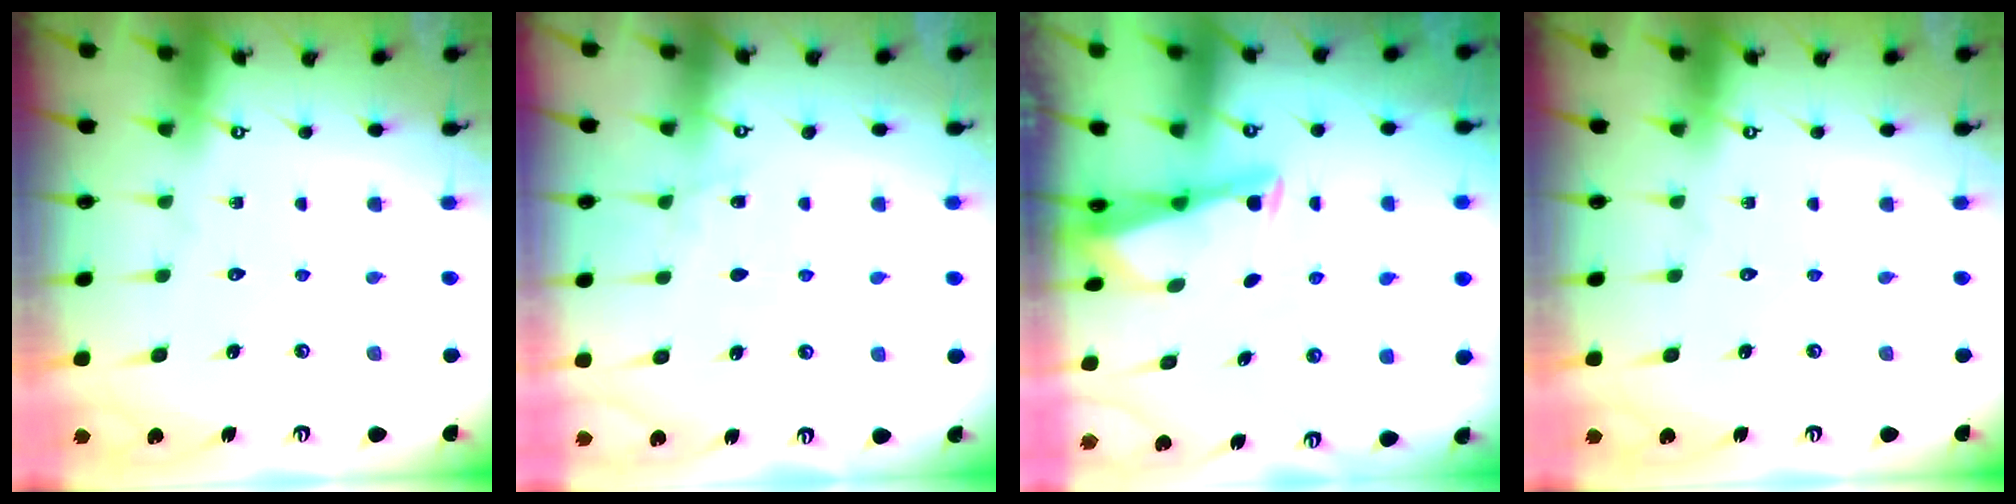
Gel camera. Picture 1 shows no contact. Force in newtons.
{"total": 3.2, "press": 3.2, "slide": 0.4}
{"total": 2.9, "press": 2.9, "slide": 0.3}
{"total": 0.0}